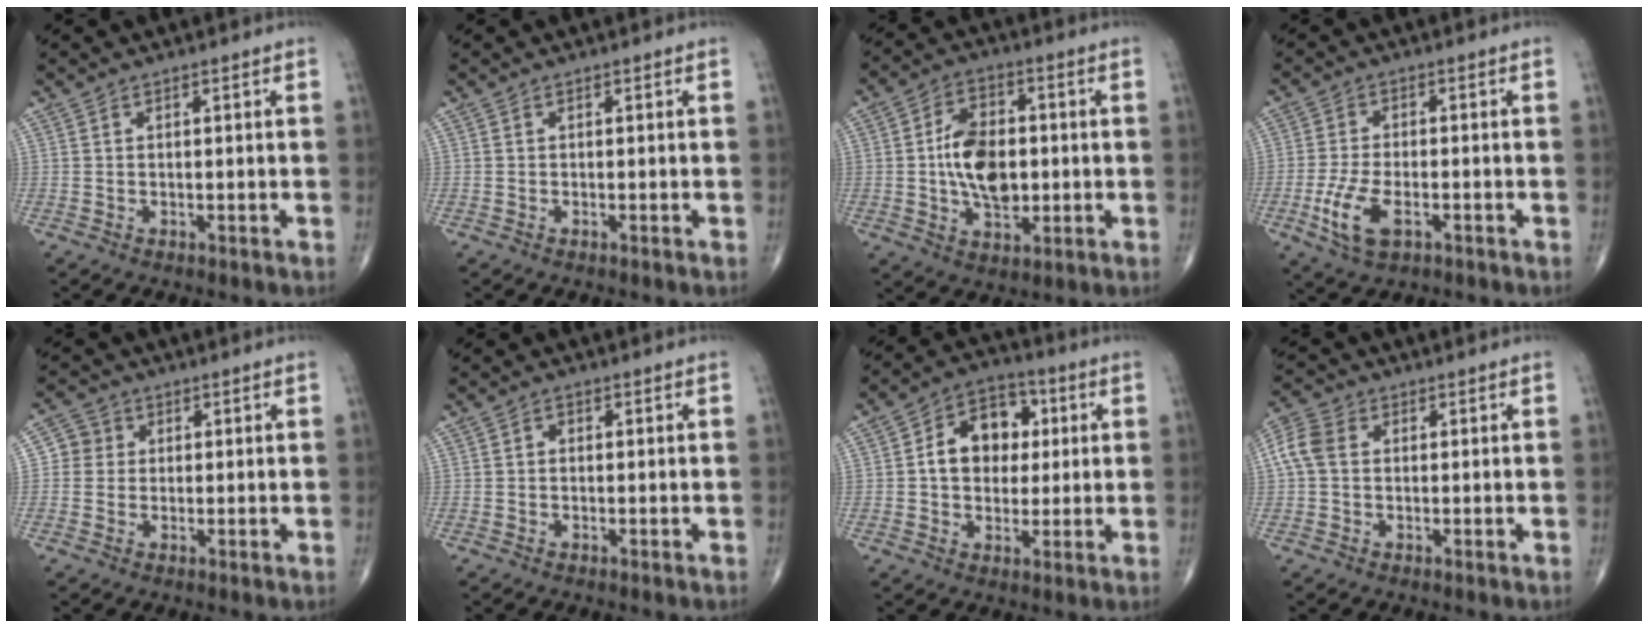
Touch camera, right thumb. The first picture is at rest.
{"total": 0.0}
{"total": 11.8, "force": [-0.2, 7.4, 9.2], "torque": [-0.138, 0.008, -0.004]}
{"total": 7.9, "force": [-3.0, 3.8, 6.2], "torque": [-0.133, 0.005, -0.054]}
{"total": 3.9, "force": [0.3, 3.8, 0.8], "torque": [0.011, 0.006, -0.002]}
{"total": 1.0, "force": [0.0, 0.8, 0.6], "torque": [-0.006, 0.004, -0.004]}
{"total": 11.7, "force": [1.6, 8.7, 7.6], "torque": [-0.081, 0.015, 0.019]}
{"total": 6.7, "force": [0.6, 5.1, 4.3], "torque": [-0.101, 0.023, 0.006]}